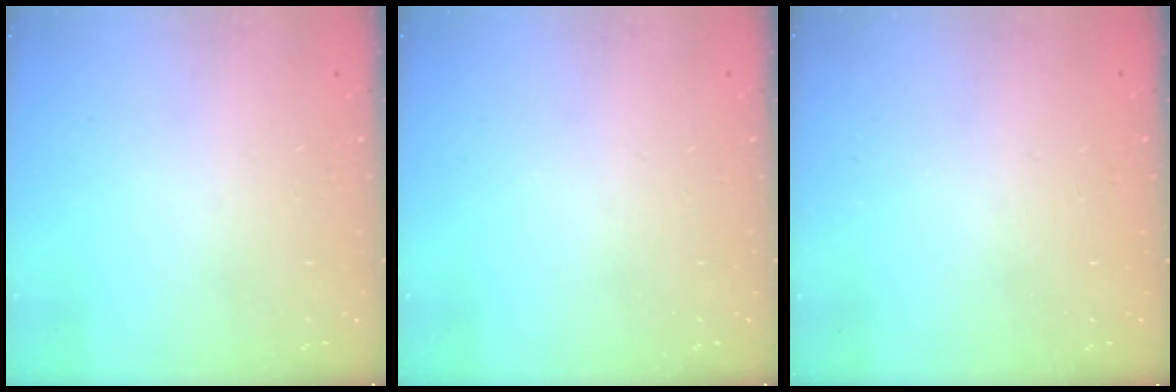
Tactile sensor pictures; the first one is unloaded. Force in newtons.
{"total": 0.0}
{"total": 0.0}